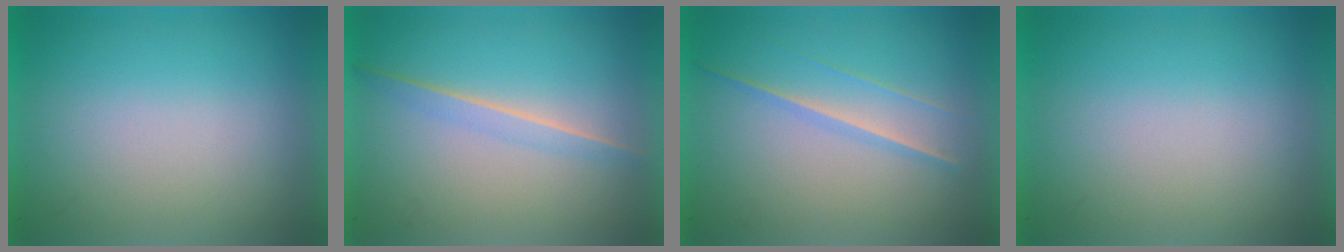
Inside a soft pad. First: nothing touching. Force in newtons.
{"total": 1.4}
{"total": 1.3}
{"total": 0.0}